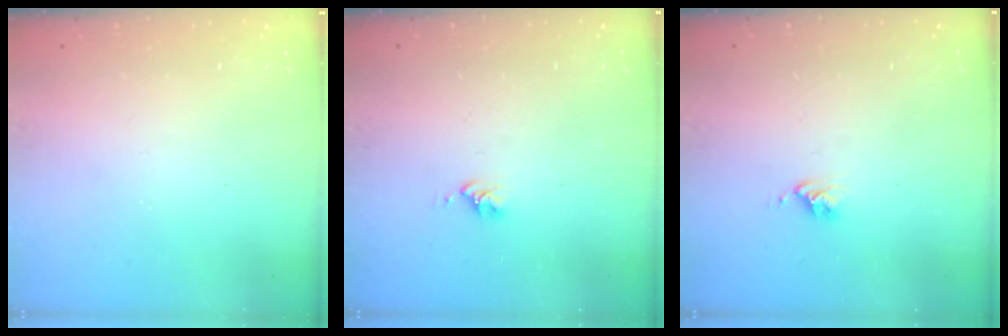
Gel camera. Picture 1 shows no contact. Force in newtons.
{"total": 2.8, "press": 2.8, "slide": 0.3}
{"total": 2.7, "press": 2.6, "slide": 0.4}